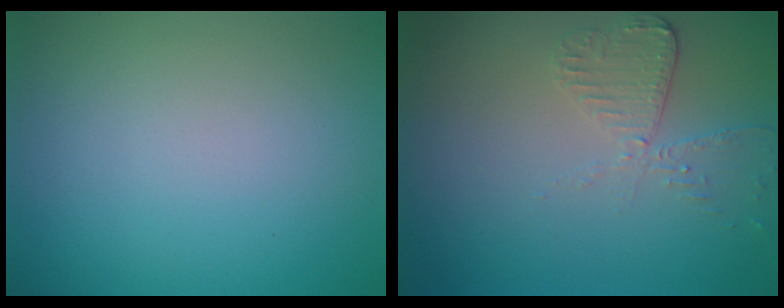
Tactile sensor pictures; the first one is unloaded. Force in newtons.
{"total": 2.5, "press": 2.3, "slide": 1.0}